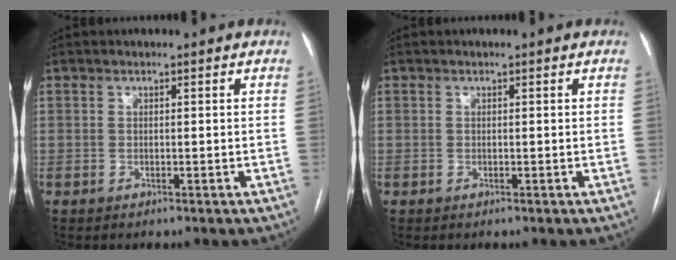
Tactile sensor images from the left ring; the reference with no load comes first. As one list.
[{"total": 0.0}]